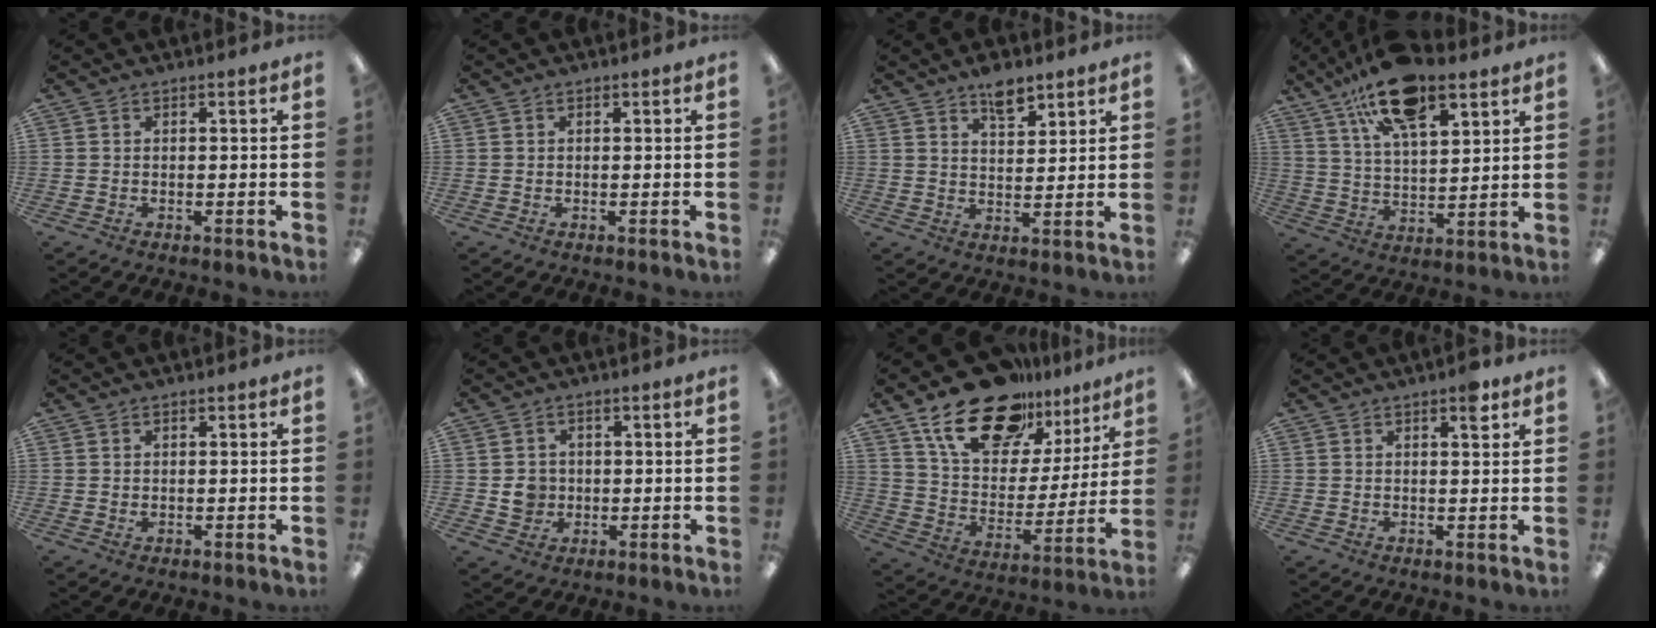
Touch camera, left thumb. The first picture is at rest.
{"total": 0.0}
{"total": 6.6, "force": [4.8, 3.1, 3.2], "torque": [-0.037, -0.027, 0.082]}
{"total": 16.8, "force": [11.7, 6.4, 10.3], "torque": [-0.185, -0.046, 0.201]}
{"total": 0.6, "force": [0.3, 0.5, 0.3], "torque": [0.001, 0.000, 0.003]}
{"total": 4.3, "force": [-0.1, 4.1, 1.2], "torque": [-0.005, -0.001, -0.005]}
{"total": 21.7, "force": [15.1, 11.4, 10.6], "torque": [-0.186, -0.085, 0.269]}
{"total": 3.7, "force": [2.3, 1.0, 2.7], "torque": [-0.036, -0.007, 0.035]}